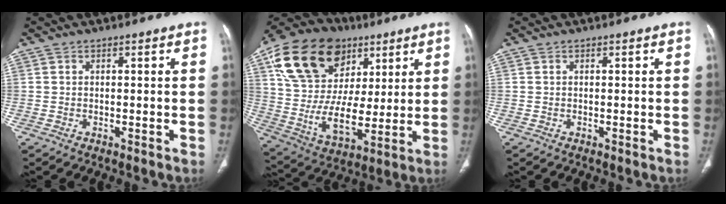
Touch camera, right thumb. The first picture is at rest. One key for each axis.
{"total": 25.8, "fx": 11.3, "fy": 17.4, "fz": 15.3, "tx": -0.270, "ty": -0.004, "tz": 0.205}
{"total": 0.0}